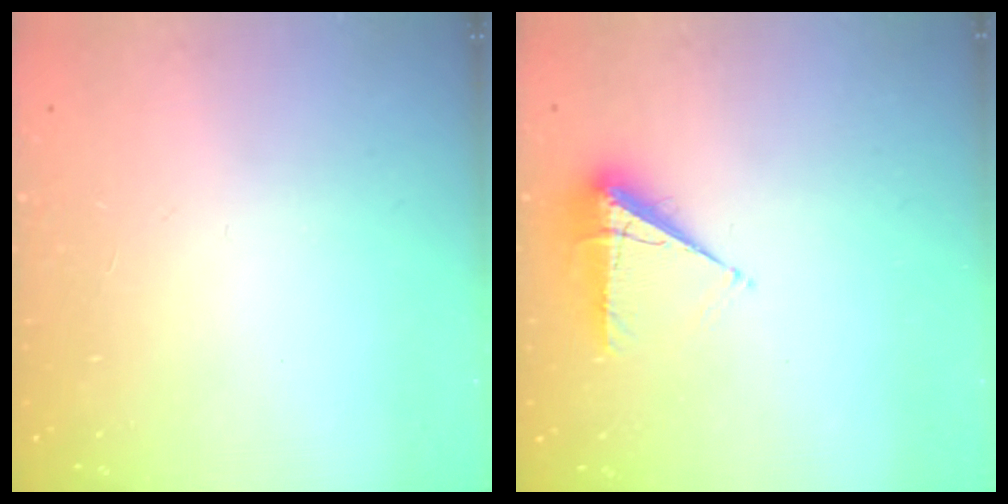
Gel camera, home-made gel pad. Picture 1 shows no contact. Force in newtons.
{"total": 8.1, "press": 8.0, "slide": 1.2}